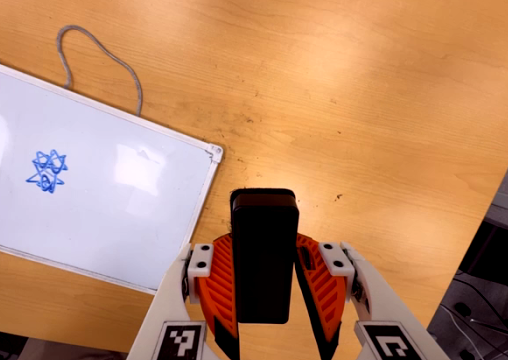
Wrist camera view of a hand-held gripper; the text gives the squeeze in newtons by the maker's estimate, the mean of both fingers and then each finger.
{"total": 5.7, "left": 4.7, "right": 6.8}